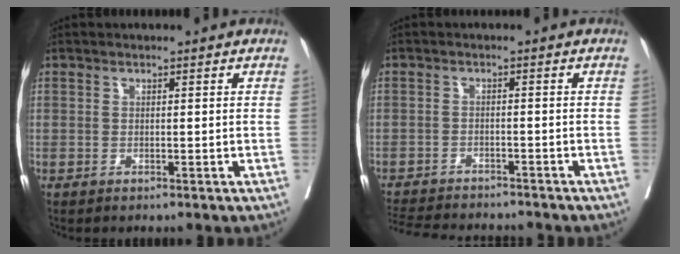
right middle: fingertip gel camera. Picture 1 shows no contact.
{"total": 12.1, "force": [-11.2, 2.3, 4.0], "torque": [-0.078, -0.005, -0.159]}